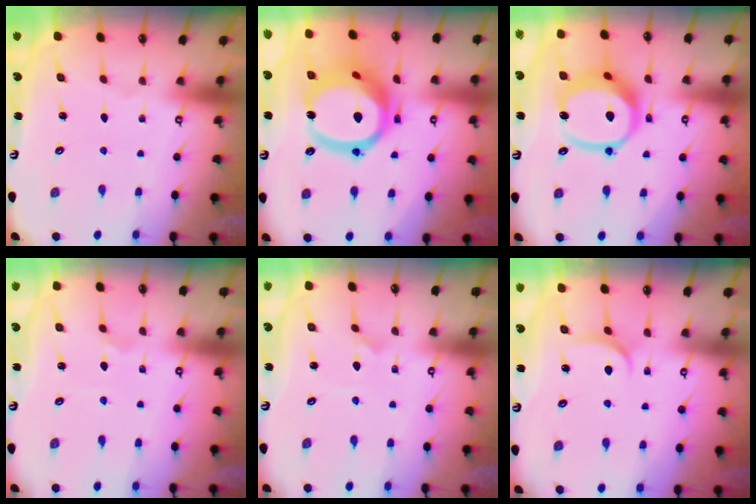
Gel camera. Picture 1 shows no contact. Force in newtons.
{"total": 20.3, "press": 20.2, "slide": 2.5}
{"total": 13.5, "press": 13.4, "slide": 1.8}
{"total": 0.8, "press": 0.7, "slide": 0.2}
{"total": 1.2, "press": 1.2, "slide": 0.0}
{"total": 4.1, "press": 4.1, "slide": 0.7}